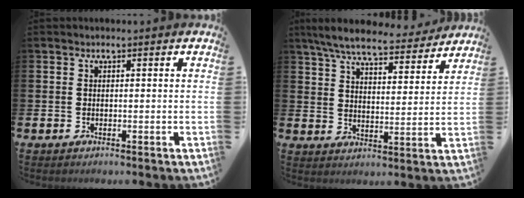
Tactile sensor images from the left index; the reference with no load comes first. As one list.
[{"total": 7.6, "force": [7.0, 1.4, 2.8], "torque": [-0.076, -0.038, 0.120]}]